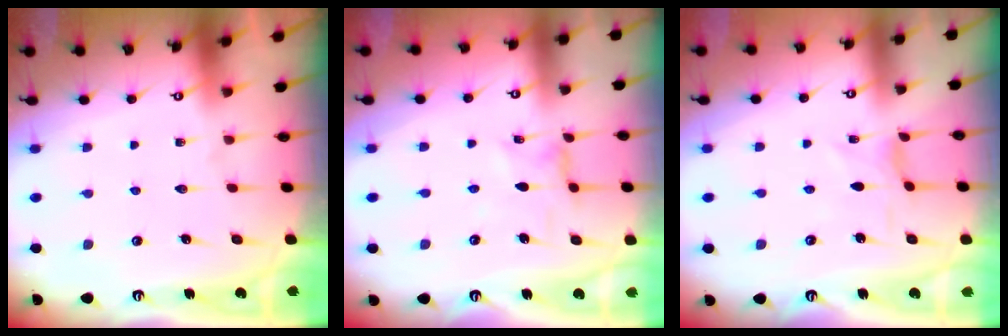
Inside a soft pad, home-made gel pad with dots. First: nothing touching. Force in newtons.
{"total": 1.2, "press": 1.2, "slide": 0.2}
{"total": 0.9, "press": 0.9, "slide": 0.2}